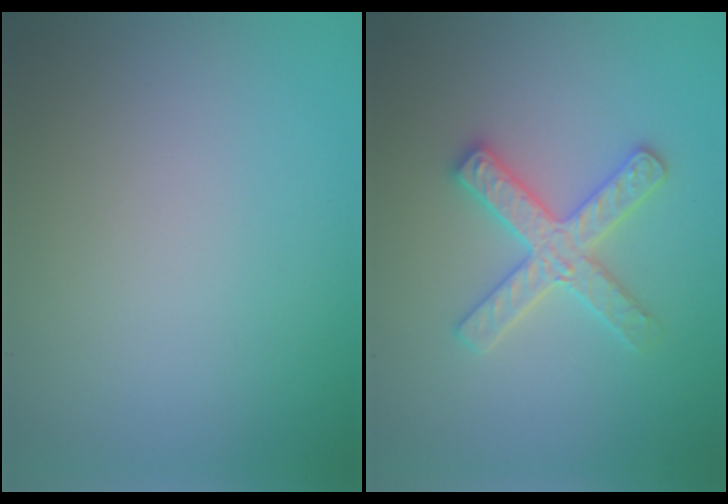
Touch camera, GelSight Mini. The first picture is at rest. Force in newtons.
{"total": 3.1, "press": 3.1, "slide": 0.4}